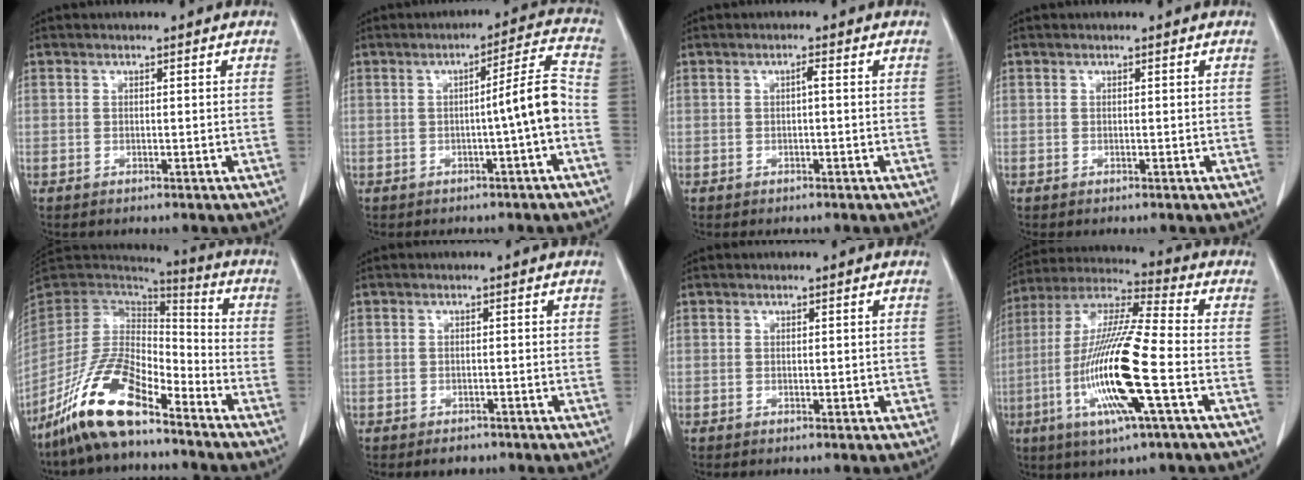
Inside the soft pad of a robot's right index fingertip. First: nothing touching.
{"total": 6.8, "force": [-1.7, -0.9, 6.5], "torque": [-0.090, 0.013, -0.025]}
{"total": 0.9, "force": [0.0, 0.1, 0.9], "torque": [-0.014, 0.001, 0.000]}
{"total": 0.0}
{"total": 14.8, "force": [-10.2, 4.2, 9.8], "torque": [-0.197, 0.004, -0.193]}
{"total": 1.8, "force": [-1.3, 1.1, 0.6], "torque": [-0.010, 0.000, -0.013]}
{"total": 0.8, "force": [-0.1, 0.6, 0.6], "torque": [-0.005, 0.000, 0.002]}
{"total": 17.5, "force": [-4.9, 0.9, 16.8], "torque": [-0.345, -0.016, -0.096]}